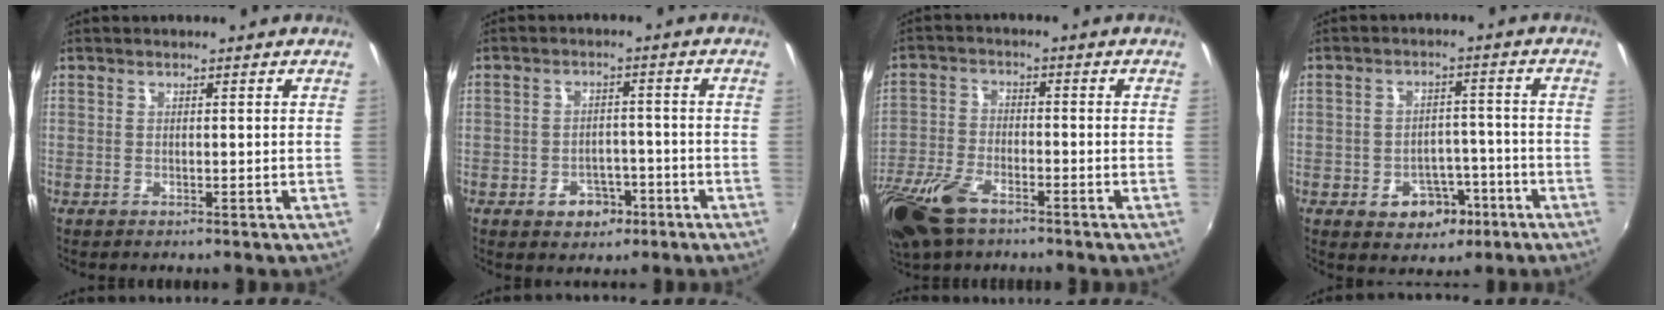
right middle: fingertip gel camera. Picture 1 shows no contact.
{"total": 5.1, "force": [-2.8, 3.8, 2.1], "torque": [-0.046, 0.007, -0.027]}
{"total": 12.0, "force": [-8.0, 5.3, 7.2], "torque": [-0.182, -0.024, -0.161]}
{"total": 7.3, "force": [-3.6, 5.4, 3.4], "torque": [-0.063, 0.016, -0.034]}